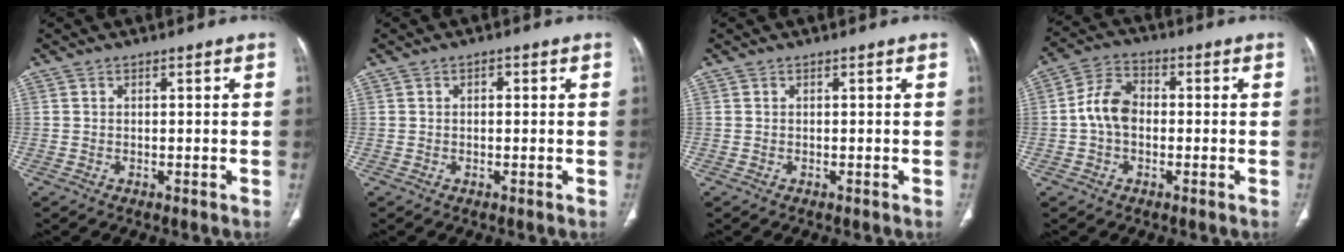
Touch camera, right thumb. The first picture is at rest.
{"total": 1.2, "force": [0.4, 0.7, 0.9], "torque": [-0.014, 0.005, 0.006]}
{"total": 0.0}
{"total": 7.5, "force": [-0.5, 5.3, 5.2], "torque": [-0.092, 0.022, -0.020]}